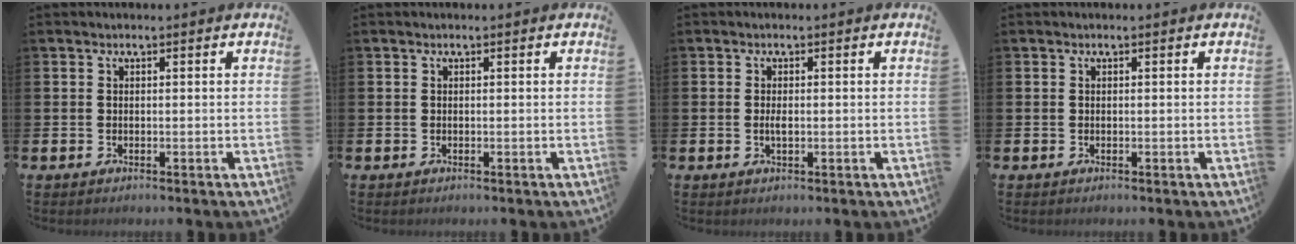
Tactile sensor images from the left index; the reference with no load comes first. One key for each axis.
{"total": 0.0}
{"total": 1.3, "fx": -0.1, "fy": 0.5, "fz": 1.2, "tx": -0.021, "ty": 0.000, "tz": -0.003}
{"total": 0.0}